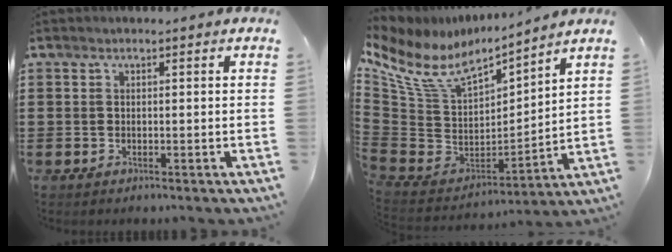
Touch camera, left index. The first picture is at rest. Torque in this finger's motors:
{"motor_torque": [2.14, 0.00, 0.45, 0.13]}